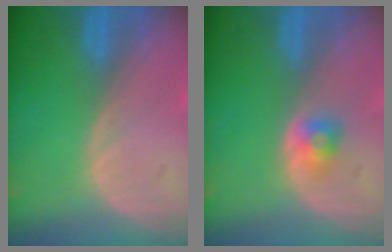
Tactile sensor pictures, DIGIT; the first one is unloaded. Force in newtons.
{"total": 2.6, "press": 2.4, "slide": 1.2}